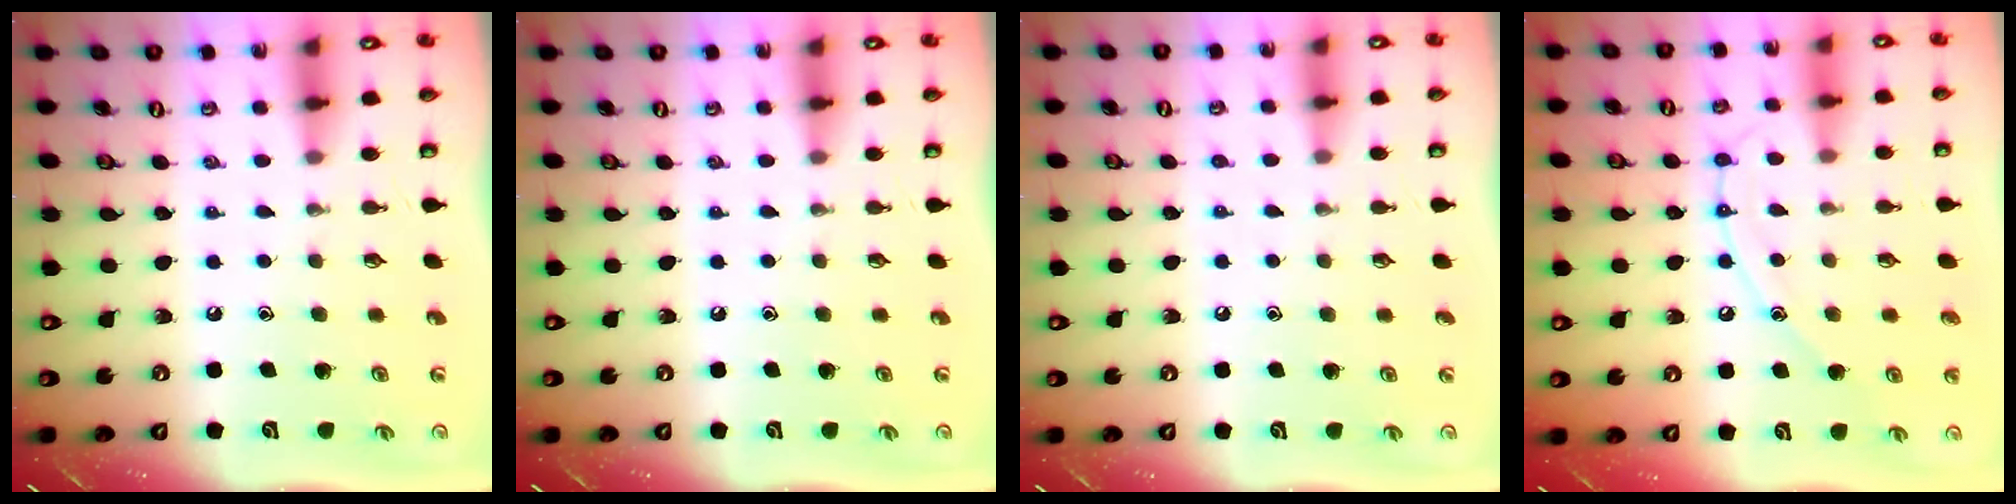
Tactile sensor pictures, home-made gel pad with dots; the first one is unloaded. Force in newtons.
{"total": 0.0}
{"total": 2.7, "press": 2.7, "slide": 0.2}
{"total": 10.2, "press": 10.1, "slide": 0.9}